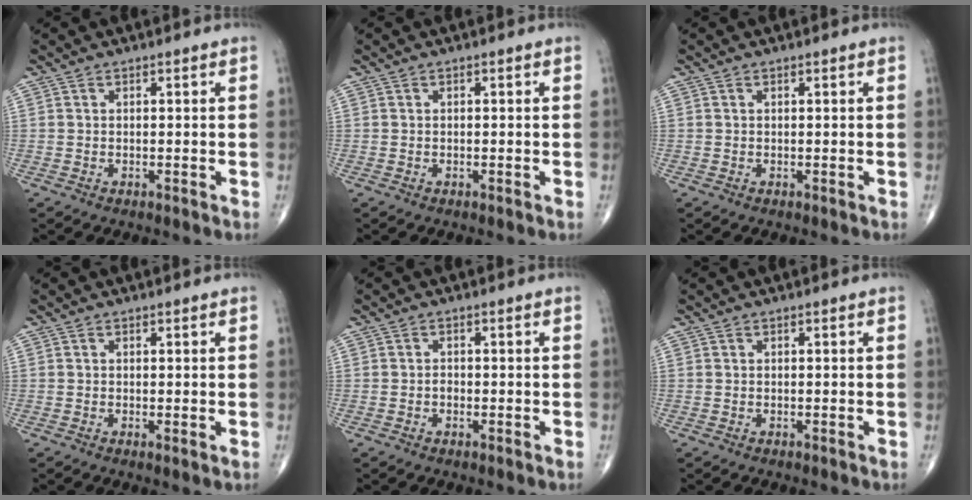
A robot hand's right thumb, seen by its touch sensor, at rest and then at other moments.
{"total": 0.0}
{"total": 0.0}
{"total": 0.7, "force": [0.0, 0.1, 0.7], "torque": [-0.014, -0.004, -0.002]}
{"total": 1.1, "force": [-0.4, 0.8, 0.6], "torque": [-0.004, 0.003, -0.008]}
{"total": 0.0}